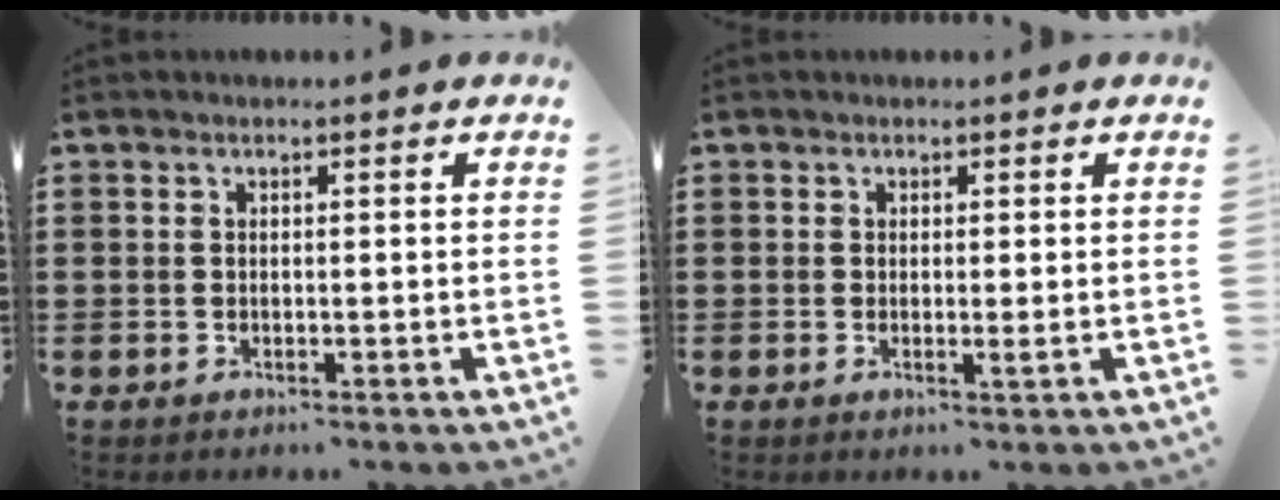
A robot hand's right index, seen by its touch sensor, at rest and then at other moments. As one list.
[{"total": 1.0, "force": [0.0, 0.0, 1.0], "torque": [-0.019, -0.005, 0.001]}]